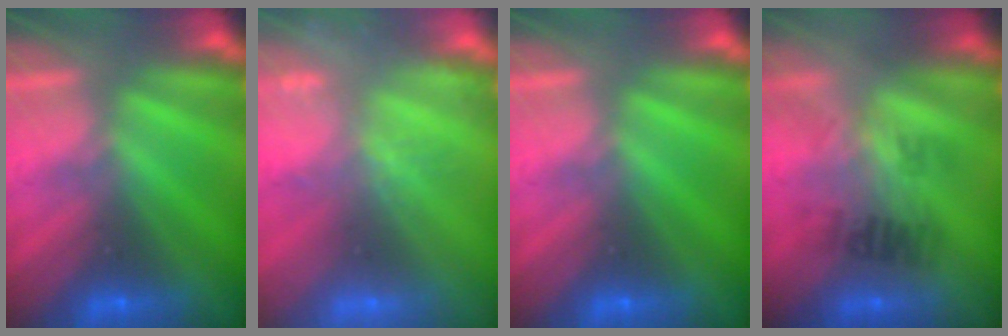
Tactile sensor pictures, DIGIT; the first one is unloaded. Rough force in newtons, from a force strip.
{"total": 2.0}
{"total": 0.0}
{"total": 2.3}